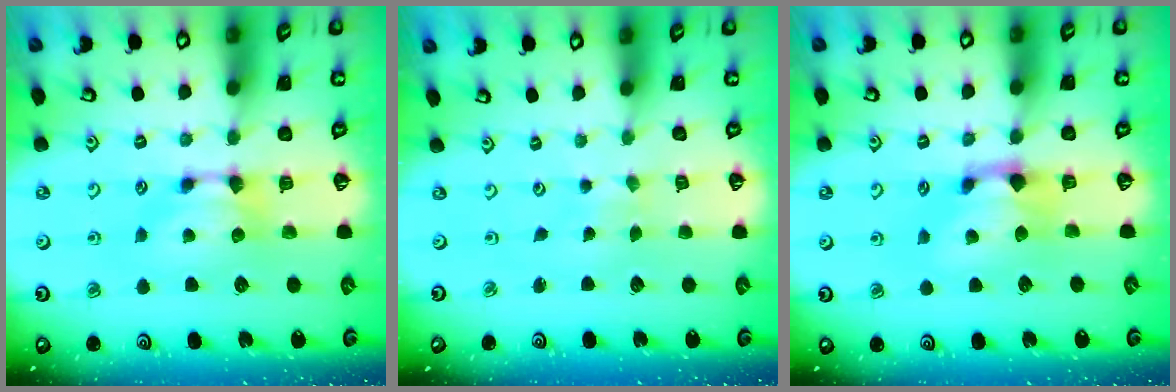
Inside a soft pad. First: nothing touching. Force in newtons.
{"total": 4.7, "press": 4.6, "slide": 0.2}
{"total": 1.4, "press": 0.4, "slide": 1.3}